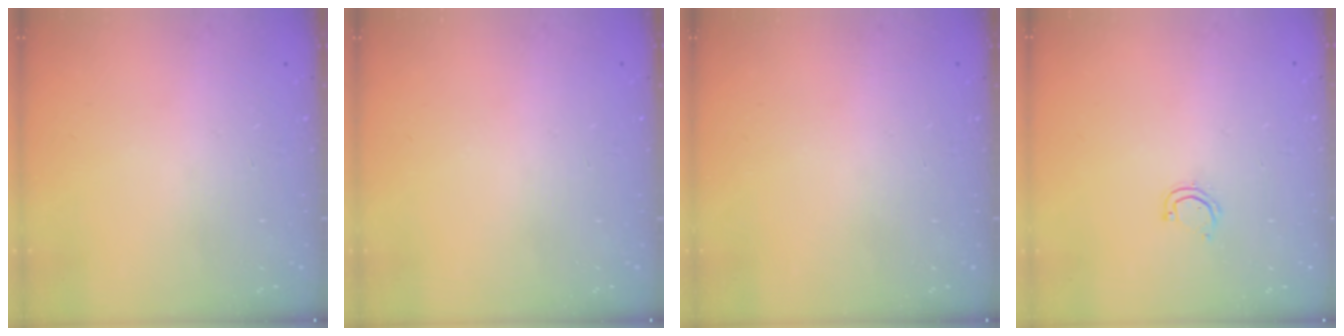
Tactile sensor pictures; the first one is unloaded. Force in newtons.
{"total": 0.0}
{"total": 0.0}
{"total": 4.3, "press": 4.3, "slide": 0.4}